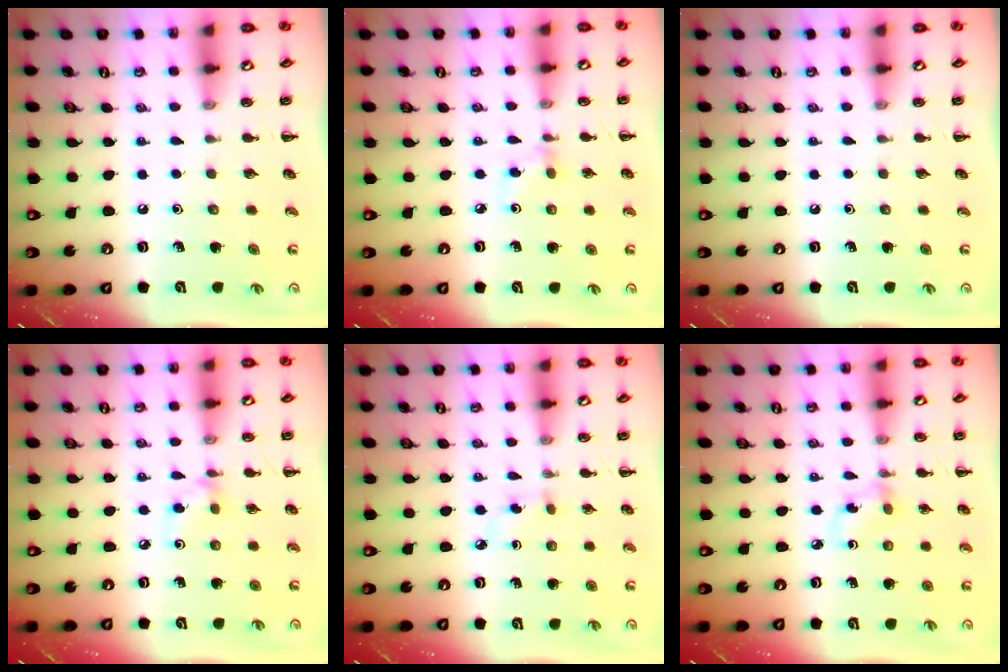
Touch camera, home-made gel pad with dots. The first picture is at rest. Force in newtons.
{"total": 3.0, "press": 2.8, "slide": 1.2}
{"total": 0.0}
{"total": 3.9, "press": 3.6, "slide": 1.5}
{"total": 3.0, "press": 2.8, "slide": 1.2}
{"total": 2.9, "press": 2.7, "slide": 1.2}